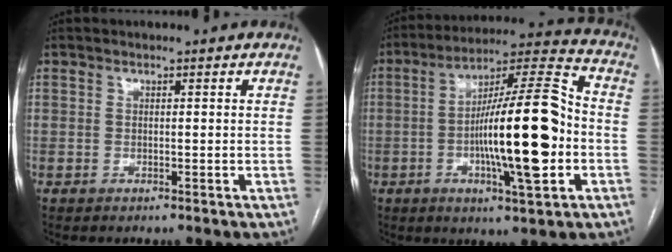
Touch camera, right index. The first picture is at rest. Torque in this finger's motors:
{"motor_torque": [2.14, 0.00, 1.05, 0.21]}